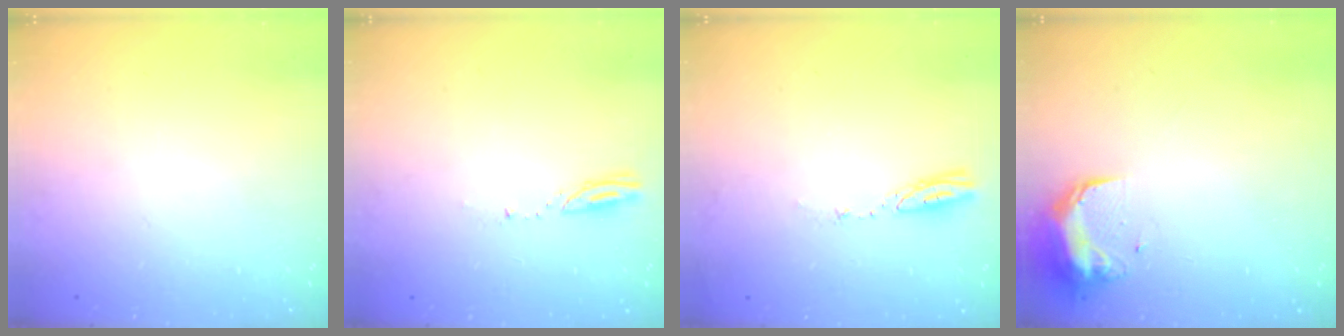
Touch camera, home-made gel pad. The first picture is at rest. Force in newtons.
{"total": 3.3, "press": 3.3, "slide": 0.3}
{"total": 3.7, "press": 3.6, "slide": 0.3}
{"total": 9.7, "press": 9.7, "slide": 0.7}